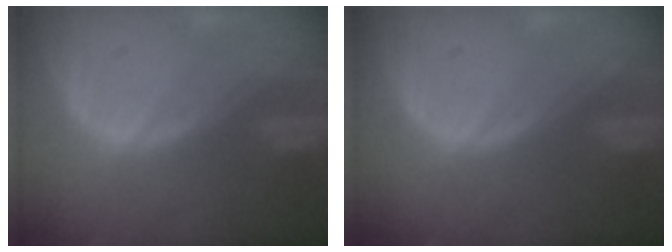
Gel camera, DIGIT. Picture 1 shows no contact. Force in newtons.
{"total": 0.0}